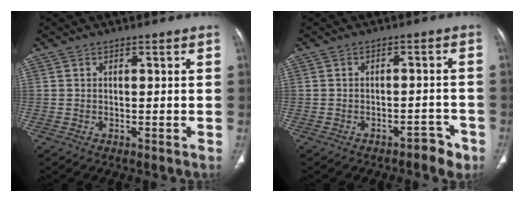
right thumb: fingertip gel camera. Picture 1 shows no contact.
{"total": 3.8, "force": [-2.9, 1.9, 1.6], "torque": [-0.008, 0.030, -0.036]}